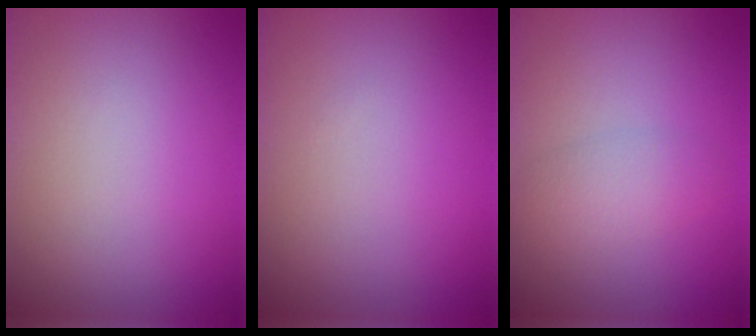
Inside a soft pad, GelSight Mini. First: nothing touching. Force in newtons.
{"total": 0.0}
{"total": 2.4, "press": 2.4, "slide": 0.1}